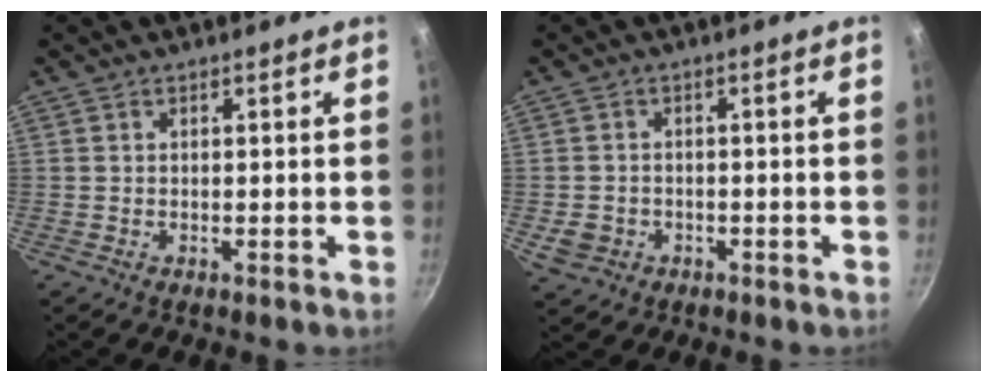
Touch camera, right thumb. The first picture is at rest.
{"total": 5.0, "force": [-1.4, 4.3, 2.1], "torque": [-0.034, 0.015, -0.010]}